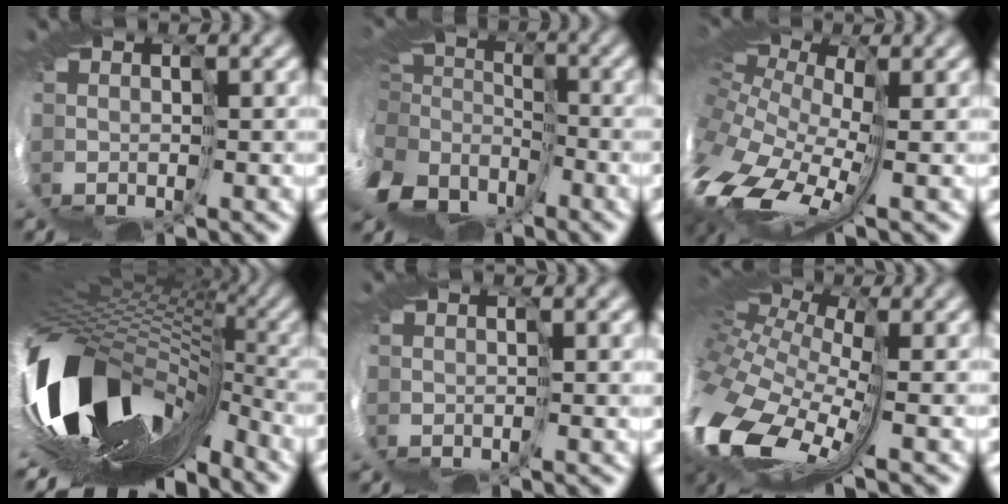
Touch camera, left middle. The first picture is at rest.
{"total": 12.3, "force": [-4.6, 8.6, 7.5], "torque": [-0.209, -0.037, -0.046]}
{"total": 12.8, "force": [-1.3, 7.4, 10.3], "torque": [-0.230, -0.045, -0.002]}
{"total": 13.5, "force": [-3.5, 7.5, 10.7], "torque": [-0.212, -0.047, -0.050]}
{"total": 1.6, "force": [0.7, 0.1, 1.5], "torque": [-0.027, 0.000, 0.008]}
{"total": 14.6, "force": [-2.4, 8.0, 11.9], "torque": [-0.262, -0.061, -0.019]}